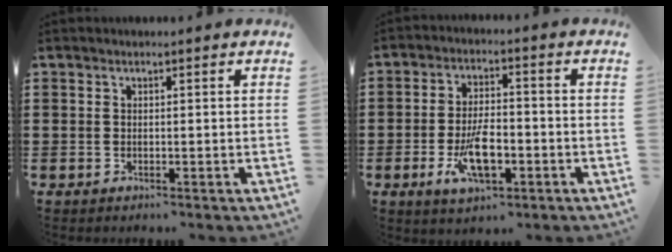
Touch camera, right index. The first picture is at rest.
{"total": 8.0, "force": [-2.7, 3.5, 6.7], "torque": [-0.140, -0.005, -0.049]}